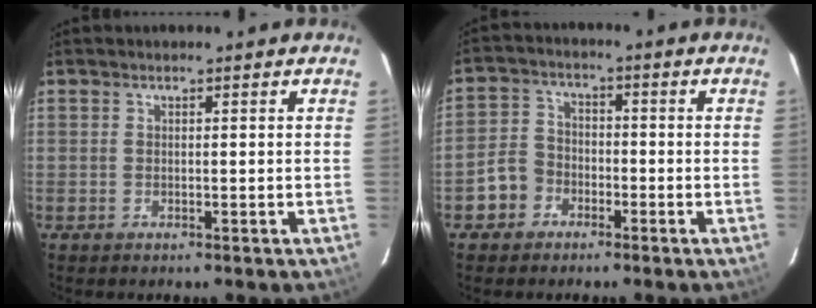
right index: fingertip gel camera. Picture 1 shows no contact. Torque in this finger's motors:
{"motor_torque": [0.63, -0.41, -0.01, 0.00]}